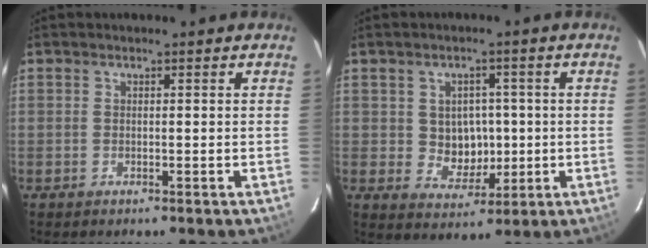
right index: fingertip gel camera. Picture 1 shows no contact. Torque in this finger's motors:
{"motor_torque": [0.16, 0.04, 0.12, 0.01]}